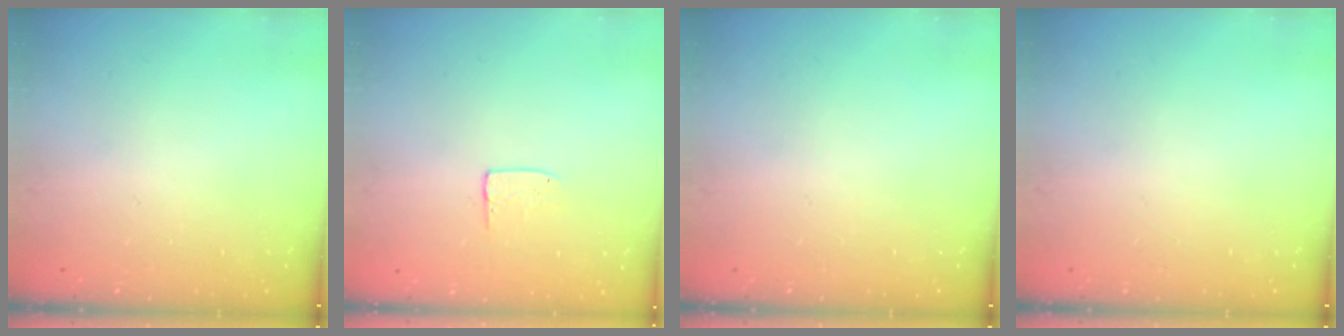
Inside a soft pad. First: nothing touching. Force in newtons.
{"total": 5.8, "press": 5.8, "slide": 0.4}
{"total": 0.0}
{"total": 0.0}